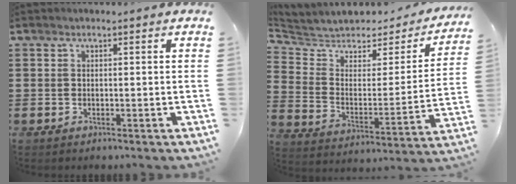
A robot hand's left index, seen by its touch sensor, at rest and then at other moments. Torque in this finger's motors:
{"motor_torque": [2.14, 0.00, 0.33, 0.08]}